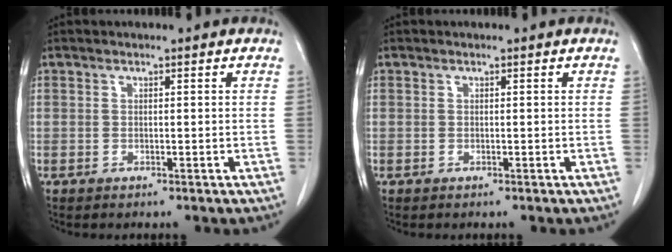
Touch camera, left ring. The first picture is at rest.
{"total": 0.0}